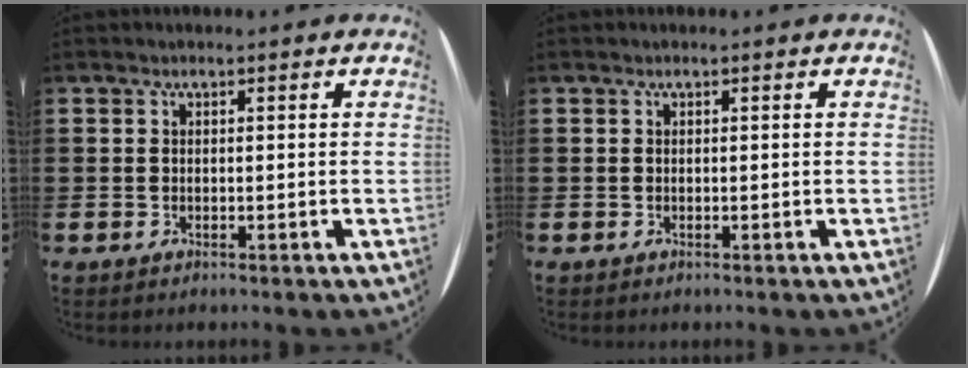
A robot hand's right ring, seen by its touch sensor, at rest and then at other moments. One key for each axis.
{"total": 0.0}